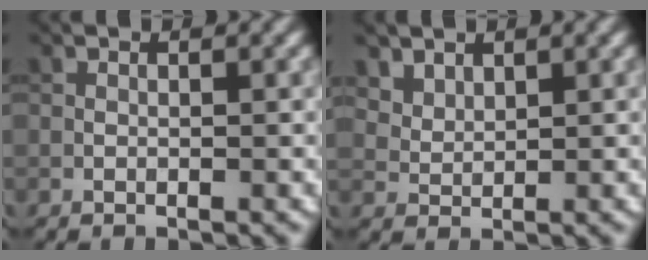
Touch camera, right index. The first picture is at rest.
{"total": 2.6, "force": [2.0, 1.6, 0.8], "torque": [-0.030, -0.011, 0.059]}